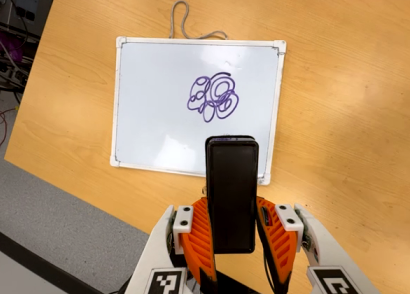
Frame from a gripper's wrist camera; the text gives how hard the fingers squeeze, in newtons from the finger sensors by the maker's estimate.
{"total": 4.7, "left": 3.4, "right": 6.0}